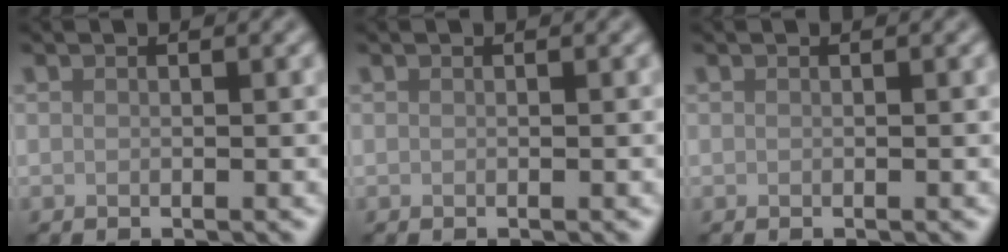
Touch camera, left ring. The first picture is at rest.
{"total": 0.0}
{"total": 0.0}